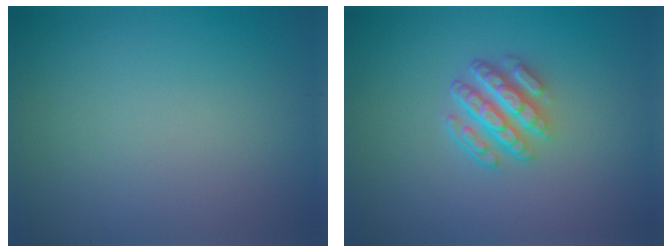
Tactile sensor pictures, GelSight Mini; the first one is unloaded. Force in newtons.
{"total": 4.6, "press": 3.3, "slide": 3.2}